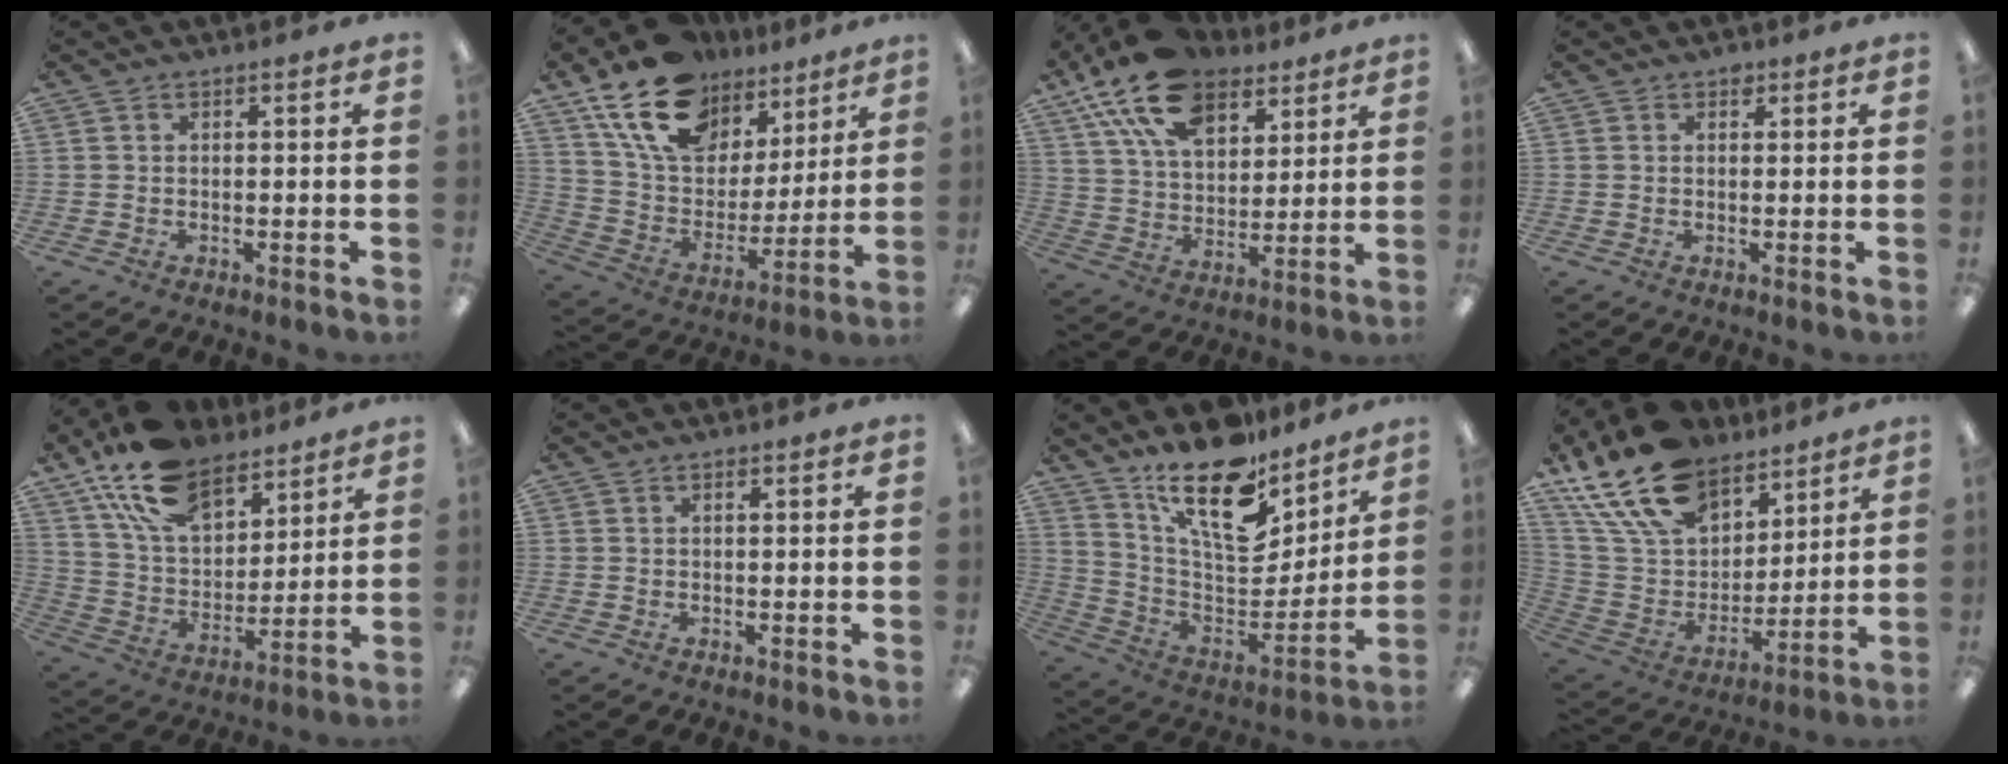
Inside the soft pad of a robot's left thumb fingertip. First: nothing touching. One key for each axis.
{"total": 19.5, "fx": 12.7, "fy": 11.7, "fz": 9.0, "tx": -0.167, "ty": -0.057, "tz": 0.235}
{"total": 19.0, "fx": 12.6, "fy": 10.3, "fz": 9.8, "tx": -0.187, "ty": -0.050, "tz": 0.231}
{"total": 1.4, "fx": 0.9, "fy": 0.9, "fz": 0.6, "tx": -0.005, "ty": 0.000, "tz": 0.014}
{"total": 18.8, "fx": 13.5, "fy": 9.8, "fz": 8.8, "tx": -0.175, "ty": -0.066, "tz": 0.251}
{"total": 0.6, "fx": 0.5, "fy": 0.2, "fz": 0.3, "tx": -0.001, "ty": -0.001, "tz": 0.007}
{"total": 20.6, "fx": 15.0, "fy": 8.1, "fz": 11.6, "tx": -0.193, "ty": -0.113, "tz": 0.263}
{"total": 21.5, "fx": 15.3, "fy": 11.7, "fz": 9.7, "tx": -0.203, "ty": -0.077, "tz": 0.285}